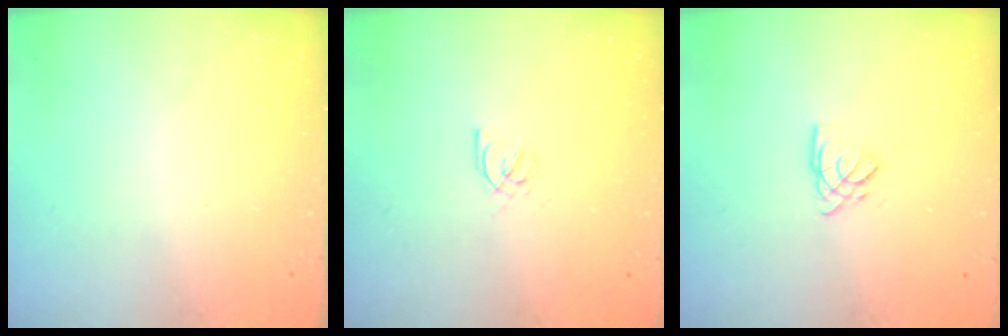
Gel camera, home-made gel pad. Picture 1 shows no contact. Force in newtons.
{"total": 2.2, "press": 2.2, "slide": 0.0}
{"total": 2.7, "press": 2.7, "slide": 0.3}